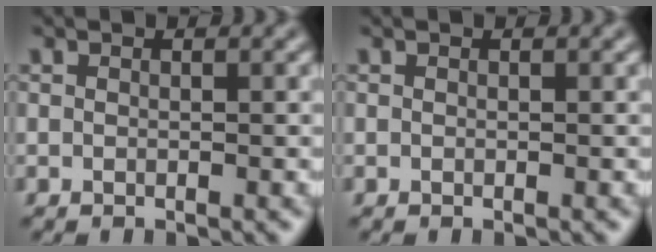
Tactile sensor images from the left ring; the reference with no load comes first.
{"total": 0.0}